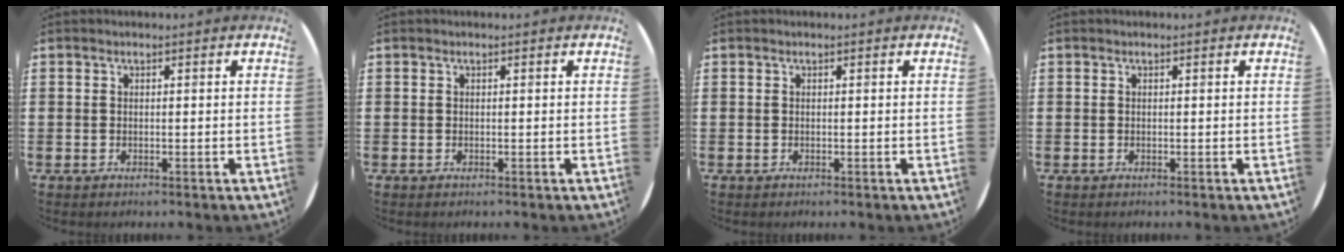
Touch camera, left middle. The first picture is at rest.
{"total": 0.0}
{"total": 0.0}
{"total": 0.0}